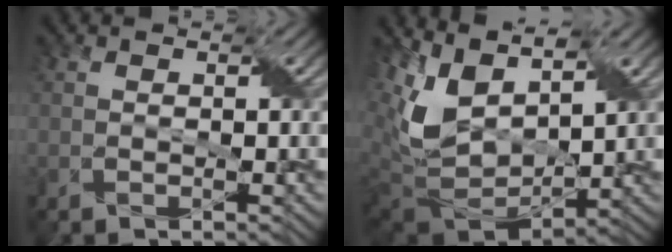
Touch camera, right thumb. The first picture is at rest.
{"total": 12.8, "force": [4.3, 7.2, 9.6], "torque": [-0.240, 0.004, 0.084]}